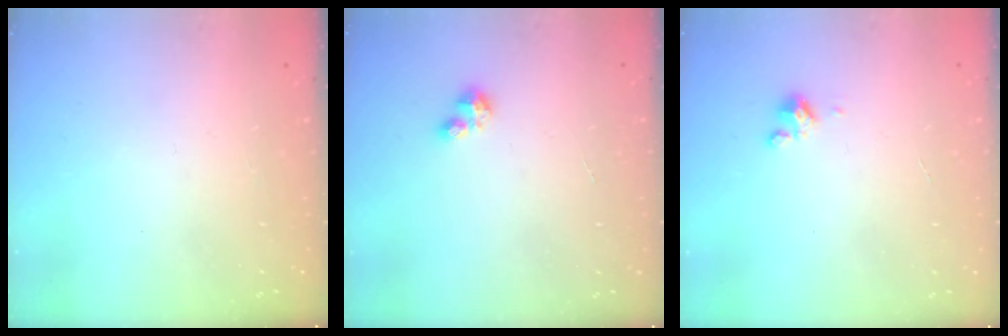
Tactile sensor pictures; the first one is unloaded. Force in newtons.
{"total": 3.0, "press": 3.0, "slide": 0.5}
{"total": 2.4, "press": 2.4, "slide": 0.2}